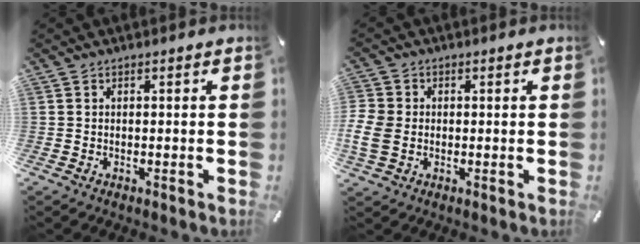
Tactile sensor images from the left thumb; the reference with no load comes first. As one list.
[{"total": 5.9, "force": [-0.6, 4.9, 3.3], "torque": [-0.078, 0.009, -0.009]}]